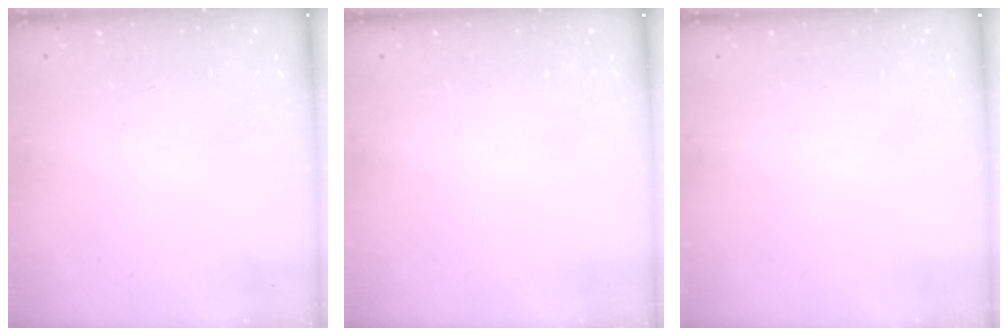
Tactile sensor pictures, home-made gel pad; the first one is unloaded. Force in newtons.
{"total": 0.0}
{"total": 0.0}